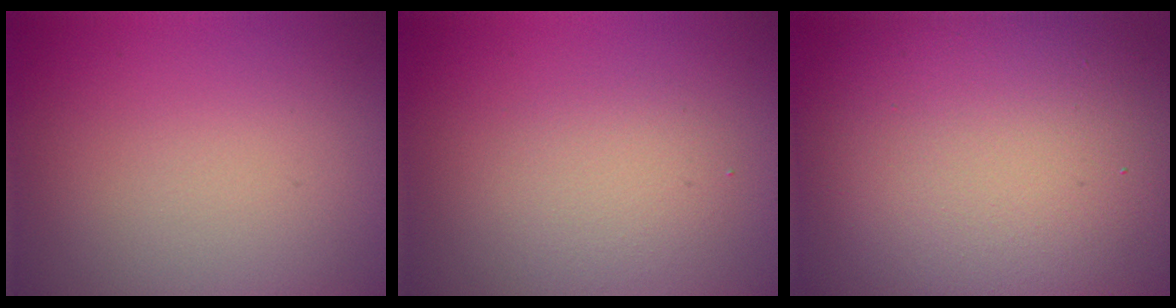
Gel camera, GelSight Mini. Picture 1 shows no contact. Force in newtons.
{"total": 2.3, "press": 2.3, "slide": 0.2}
{"total": 18.3, "press": 18.2, "slide": 1.6}